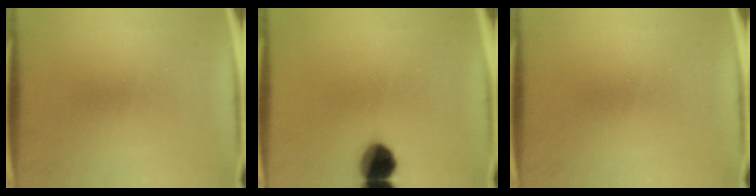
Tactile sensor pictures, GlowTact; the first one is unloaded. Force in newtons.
{"total": 8.4}
{"total": 0.0}